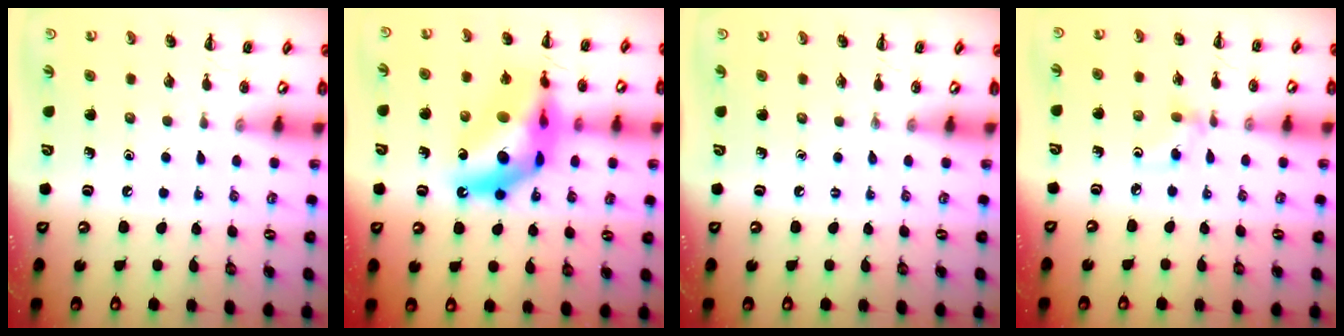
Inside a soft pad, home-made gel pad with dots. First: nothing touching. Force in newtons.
{"total": 17.1, "press": 16.5, "slide": 4.7}
{"total": 0.0}
{"total": 2.9, "press": 2.8, "slide": 0.7}